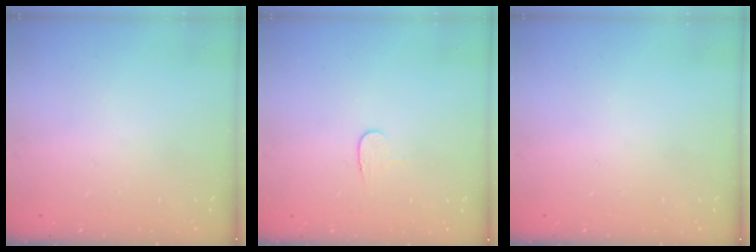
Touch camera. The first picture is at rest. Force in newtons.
{"total": 4.0, "press": 4.0, "slide": 0.4}
{"total": 0.0}